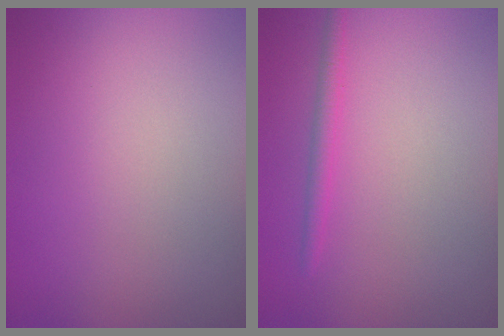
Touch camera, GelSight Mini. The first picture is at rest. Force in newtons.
{"total": 1.5, "press": 1.5, "slide": 0.1}